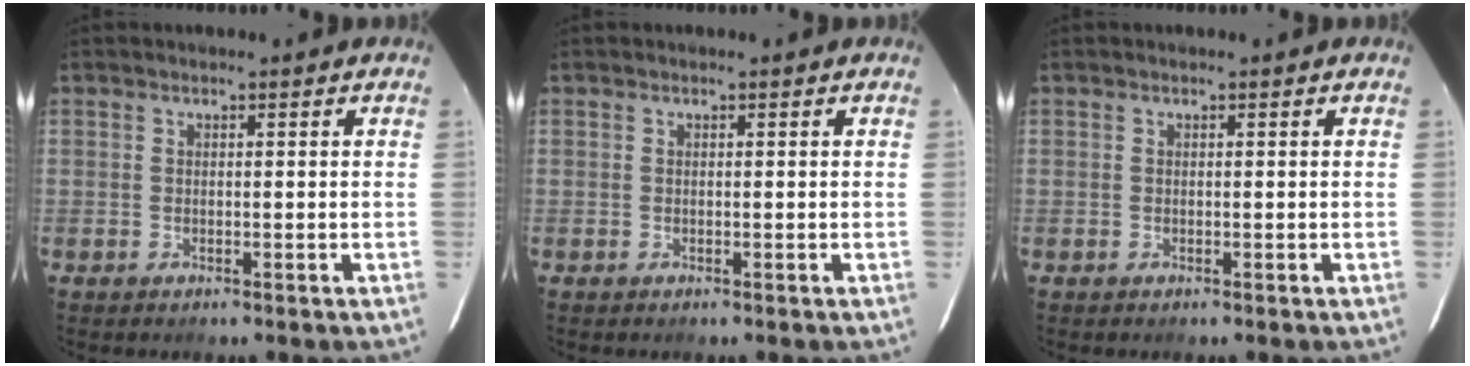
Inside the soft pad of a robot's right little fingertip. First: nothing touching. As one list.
[{"total": 0.0}, {"total": 0.0}]